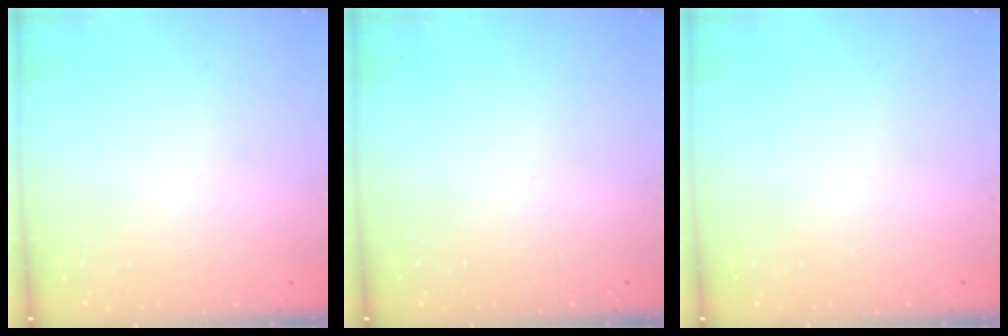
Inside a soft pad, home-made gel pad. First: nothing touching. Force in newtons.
{"total": 0.0}
{"total": 0.0}